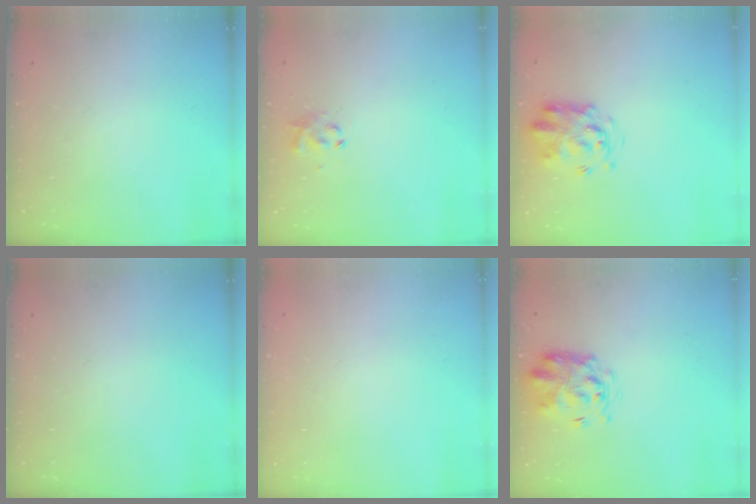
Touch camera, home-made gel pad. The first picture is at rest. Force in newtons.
{"total": 2.8, "press": 2.7, "slide": 0.8}
{"total": 3.6, "press": 3.5, "slide": 0.7}
{"total": 0.0}
{"total": 1.9, "press": 1.9, "slide": 0.2}
{"total": 3.0, "press": 2.9, "slide": 0.8}